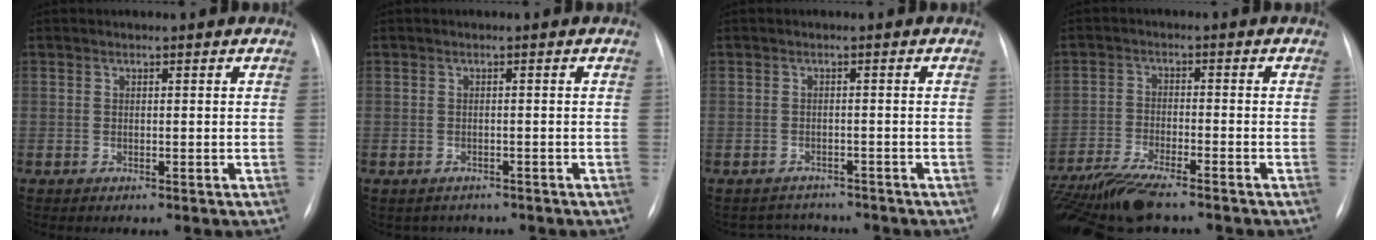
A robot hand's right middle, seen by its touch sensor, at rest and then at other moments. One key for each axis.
{"total": 2.5, "fx": -2.2, "fy": 1.3, "fz": 0.0, "tx": -0.002, "ty": 0.007, "tz": -0.027}
{"total": 3.8, "fx": -3.6, "fy": 1.2, "fz": -0.4, "tx": 0.006, "ty": 0.009, "tz": -0.049}
{"total": 10.5, "fx": -8.7, "fy": 1.2, "fz": 5.8, "tx": -0.108, "ty": -0.029, "tz": -0.152}